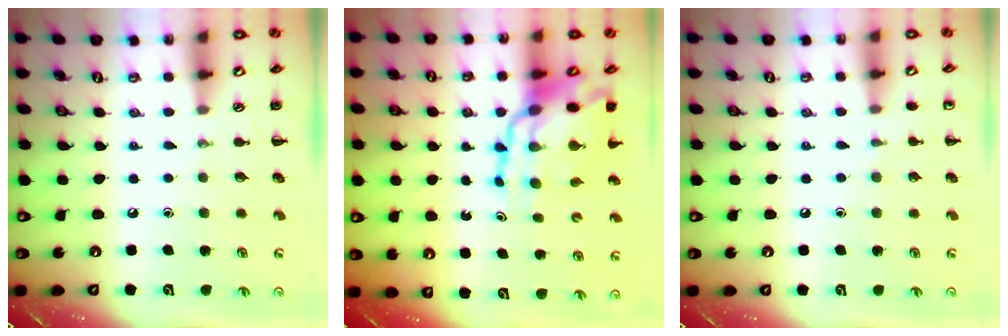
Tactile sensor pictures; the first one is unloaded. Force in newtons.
{"total": 14.5, "press": 14.0, "slide": 3.7}
{"total": 4.3, "press": 4.1, "slide": 1.3}